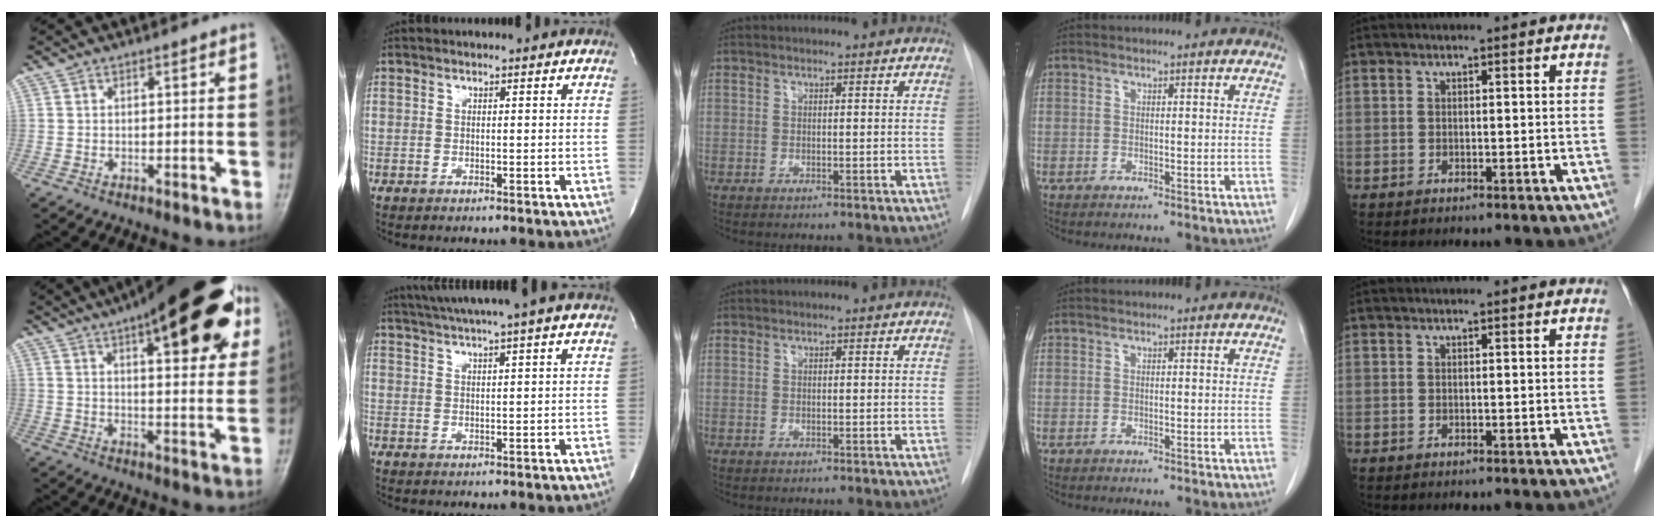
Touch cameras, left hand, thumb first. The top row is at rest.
{"thumb": {"total": 25.4, "force": [12.4, 8.7, 20.4], "torque": [-0.257, -0.006, 0.169]}, "index": {"total": 10.1, "force": [8.4, -1.0, 5.6], "torque": [-0.101, 0.022, 0.113]}}